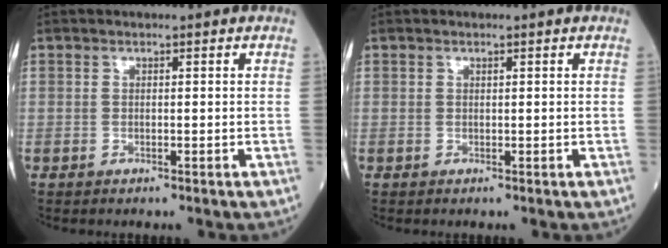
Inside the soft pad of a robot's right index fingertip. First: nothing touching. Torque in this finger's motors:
{"motor_torque": [-0.04, -0.05, -0.02, 0.01]}